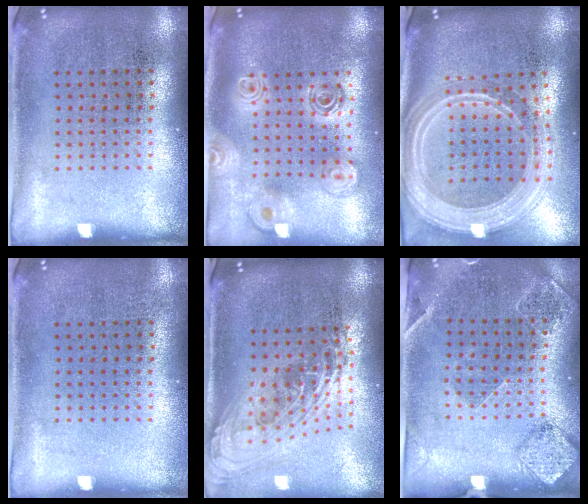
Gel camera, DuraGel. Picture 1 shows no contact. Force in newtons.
{"total": 2.1, "press": 1.7, "slide": 1.3}
{"total": 2.9, "press": 2.3, "slide": 1.7}
{"total": 0.0}
{"total": 2.2, "press": 1.6, "slide": 1.5}
{"total": 1.5, "press": 1.5, "slide": 0.4}